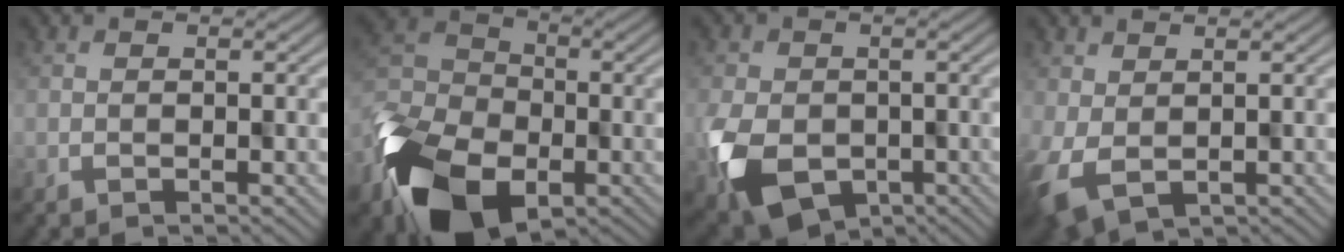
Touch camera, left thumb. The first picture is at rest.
{"total": 13.9, "force": [-7.2, 8.8, 8.0], "torque": [-0.214, -0.046, -0.141]}
{"total": 9.4, "force": [-2.8, 6.9, 5.7], "torque": [-0.136, -0.034, -0.043]}
{"total": 5.1, "force": [-1.4, 3.0, 3.9], "torque": [-0.088, -0.025, -0.016]}